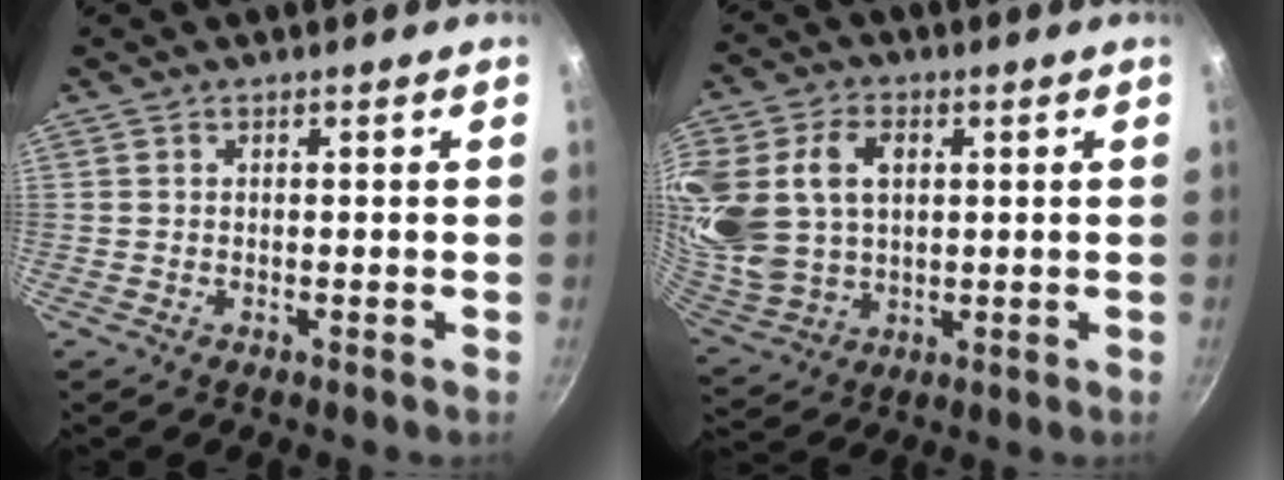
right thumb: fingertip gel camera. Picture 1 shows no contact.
{"total": 21.7, "force": [5.1, 15.8, 14.0], "torque": [-0.313, 0.011, 0.108]}